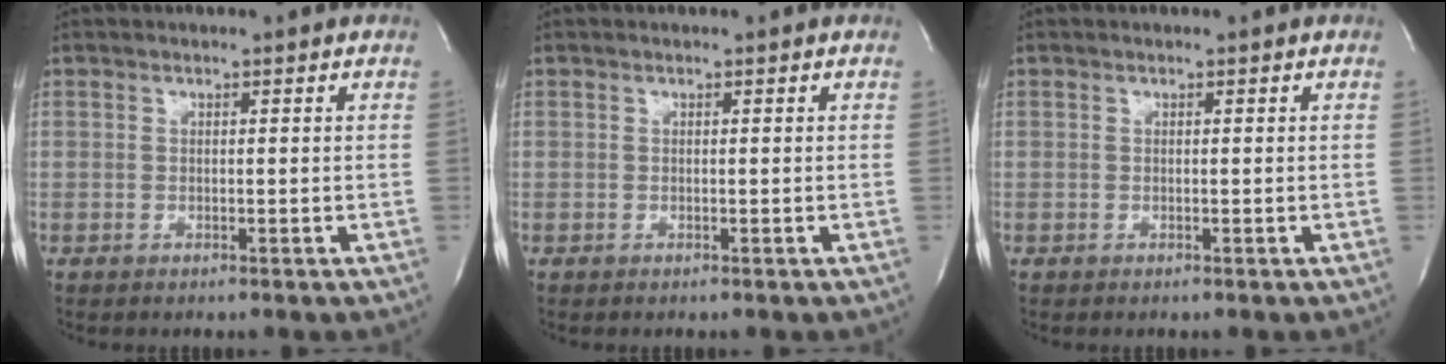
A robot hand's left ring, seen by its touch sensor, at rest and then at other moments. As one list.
[{"total": 0.0}, {"total": 0.0}]